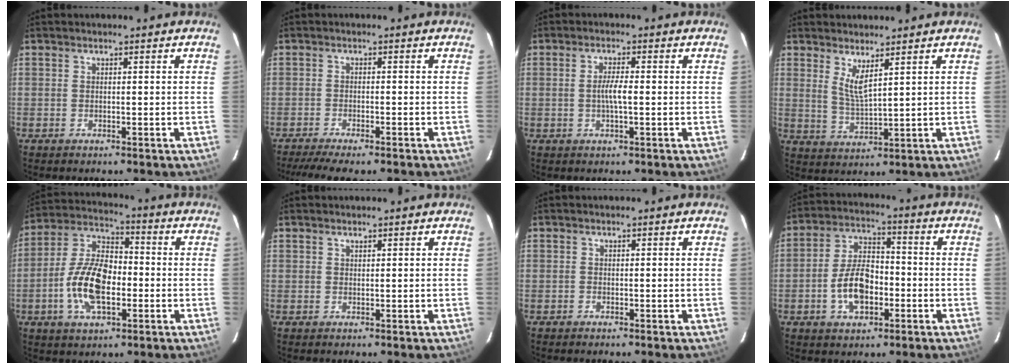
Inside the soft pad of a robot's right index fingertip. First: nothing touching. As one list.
[{"total": 7.6, "force": [-6.4, 0.9, 4.1], "torque": [-0.097, -0.023, -0.105]}, {"total": 3.1, "force": [-0.3, 0.3, 3.1], "torque": [-0.057, 0.000, -0.006]}, {"total": 4.7, "force": [2.8, 0.6, 3.6], "torque": [-0.070, -0.013, 0.054]}, {"total": 13.8, "force": [-3.3, 6.9, 11.5], "torque": [-0.238, 0.009, -0.063]}, {"total": 0.6, "force": [0.6, 0.1, 0.0], "torque": [0.001, 0.001, 0.011]}, {"total": 0.0}, {"total": 10.2, "force": [-3.2, 5.8, 7.8], "torque": [-0.156, 0.016, -0.050]}]